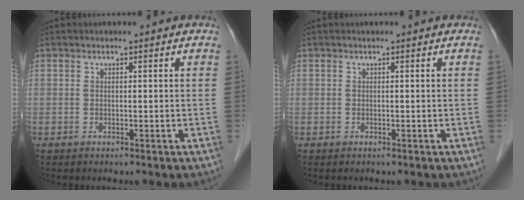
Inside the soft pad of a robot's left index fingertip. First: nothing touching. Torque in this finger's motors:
{"motor_torque": [-0.04, 0.00, -0.02, 0.00]}